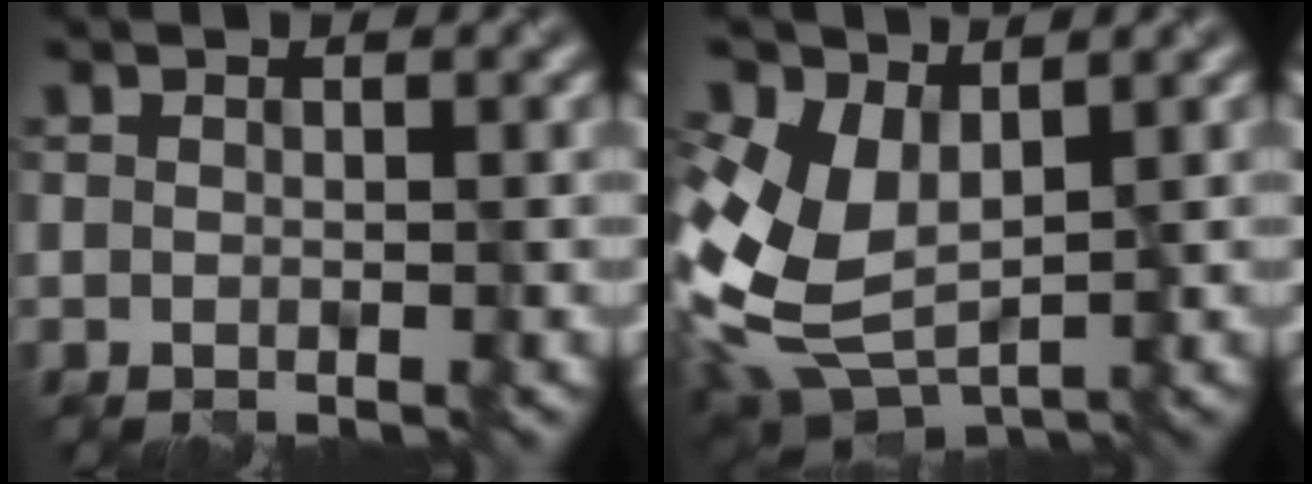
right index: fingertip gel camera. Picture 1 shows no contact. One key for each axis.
{"total": 8.7, "fx": 1.3, "fy": 5.6, "fz": 6.6, "tx": -0.168, "ty": -0.008, "tz": 0.023}